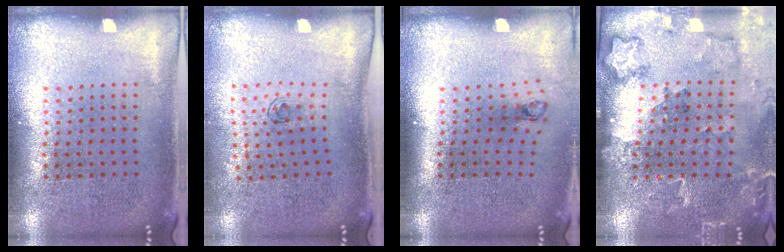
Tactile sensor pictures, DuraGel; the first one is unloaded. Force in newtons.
{"total": 0.7, "press": 0.2, "slide": 0.6}
{"total": 0.8, "press": 0.3, "slide": 0.7}
{"total": 1.8, "press": 1.8, "slide": 0.0}